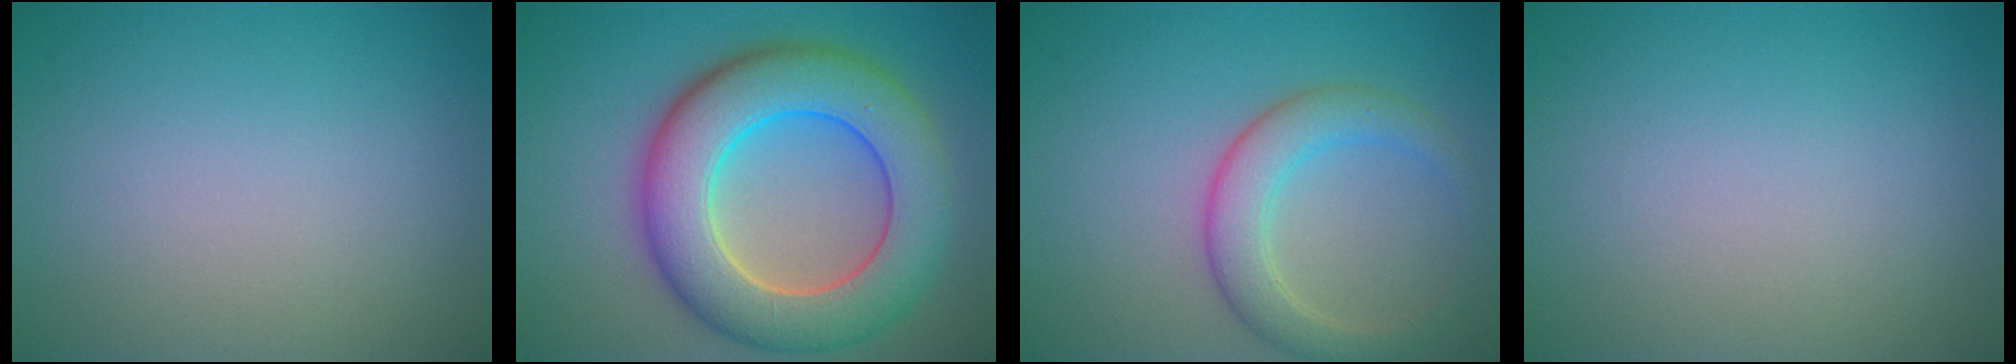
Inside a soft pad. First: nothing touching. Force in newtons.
{"total": 10.6, "press": 10.6, "slide": 0.5}
{"total": 4.1, "press": 4.1, "slide": 0.2}
{"total": 0.0}